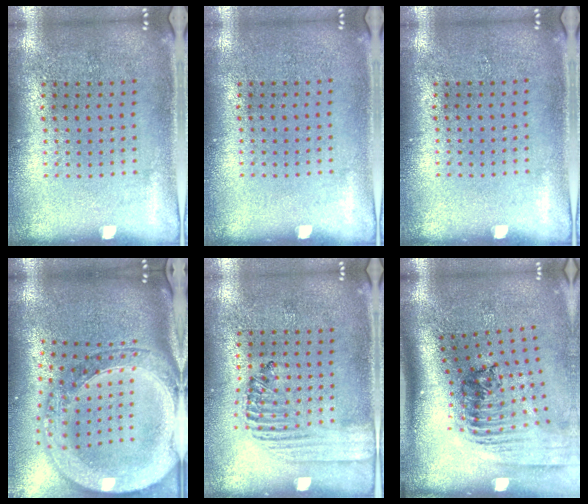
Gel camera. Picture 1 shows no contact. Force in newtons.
{"total": 0.0}
{"total": 0.0}
{"total": 4.0, "press": 3.1, "slide": 2.5}
{"total": 1.3, "press": 1.2, "slide": 0.5}
{"total": 2.5, "press": 1.8, "slide": 1.7}